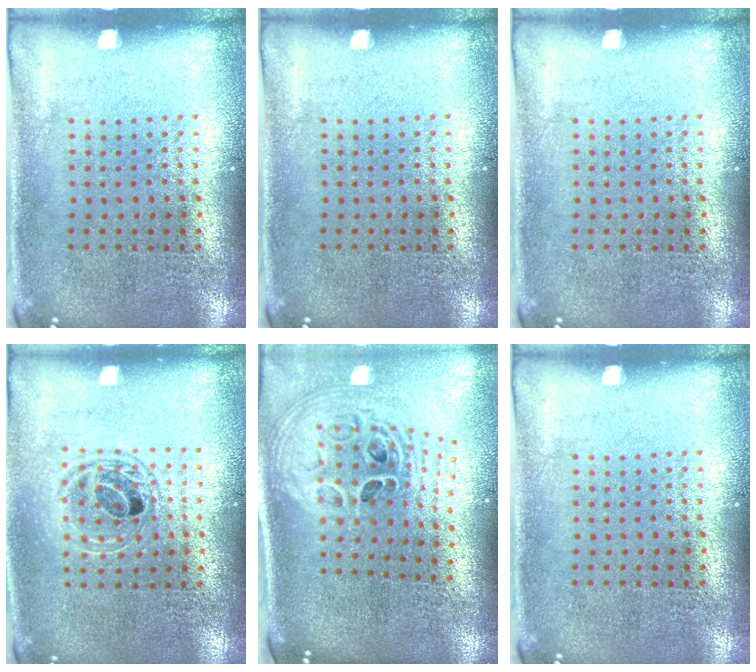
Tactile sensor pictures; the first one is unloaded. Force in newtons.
{"total": 0.0}
{"total": 0.0}
{"total": 1.4, "press": 1.3, "slide": 0.7}
{"total": 2.4, "press": 1.7, "slide": 1.7}
{"total": 0.0}